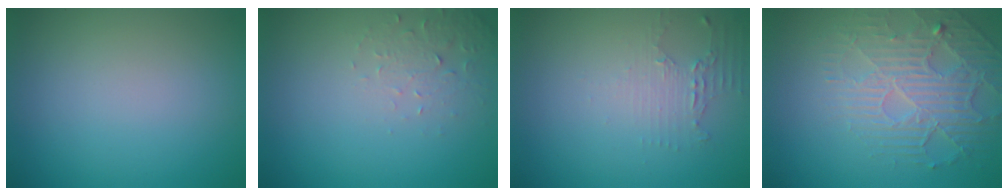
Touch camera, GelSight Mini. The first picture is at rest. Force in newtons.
{"total": 1.9, "press": 1.8, "slide": 0.4}
{"total": 2.0, "press": 1.4, "slide": 1.5}
{"total": 4.2, "press": 3.9, "slide": 1.7}